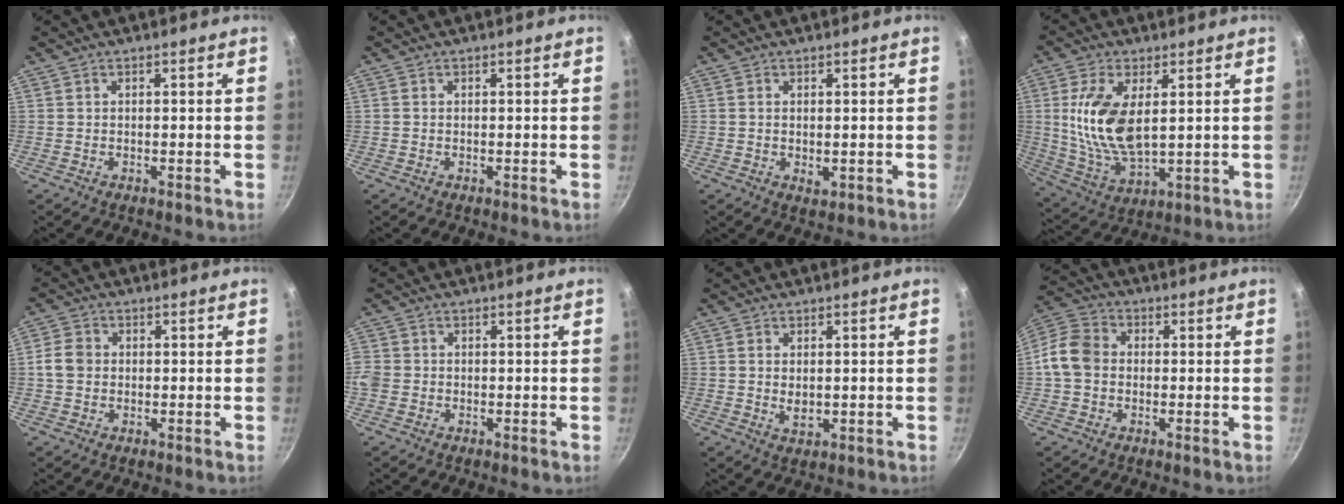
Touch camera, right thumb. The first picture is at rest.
{"total": 0.0}
{"total": 1.8, "force": [0.1, 1.1, 1.4], "torque": [-0.023, -0.006, 0.004]}
{"total": 13.9, "force": [2.5, 7.0, 11.8], "torque": [-0.230, -0.017, 0.057]}
{"total": 4.5, "force": [-0.1, 3.9, 2.4], "torque": [-0.032, 0.009, -0.009]}
{"total": 3.8, "force": [-1.0, 3.3, 1.7], "torque": [-0.035, 0.003, -0.025]}
{"total": 3.1, "force": [0.2, 1.9, 2.4], "torque": [-0.042, -0.006, 0.008]}
{"total": 8.5, "force": [-0.5, 6.9, 4.9], "torque": [-0.072, 0.021, -0.031]}